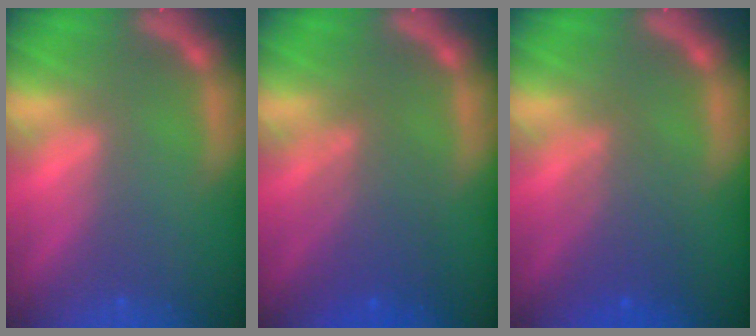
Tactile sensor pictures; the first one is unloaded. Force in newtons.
{"total": 4.6}
{"total": 3.6}